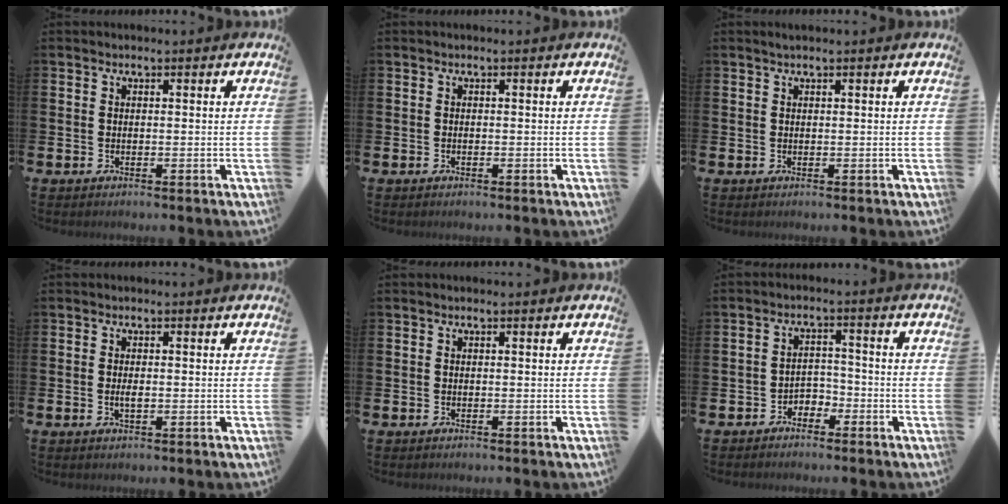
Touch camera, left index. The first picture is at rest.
{"total": 0.0}
{"total": 0.7, "force": [0.5, 0.0, 0.5], "torque": [-0.003, 0.000, 0.007]}
{"total": 1.2, "force": [0.0, 0.5, 1.1], "torque": [-0.023, 0.003, -0.001]}
{"total": 0.0}
{"total": 2.6, "force": [-2.2, 1.3, 0.2], "torque": [-0.013, 0.006, -0.050]}